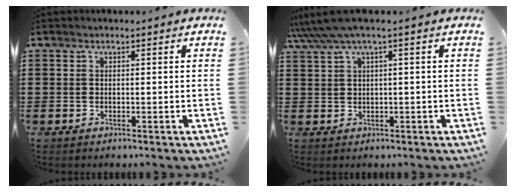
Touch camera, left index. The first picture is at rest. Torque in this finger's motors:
{"motor_torque": [0.32, -0.36, 0.64, 0.20]}